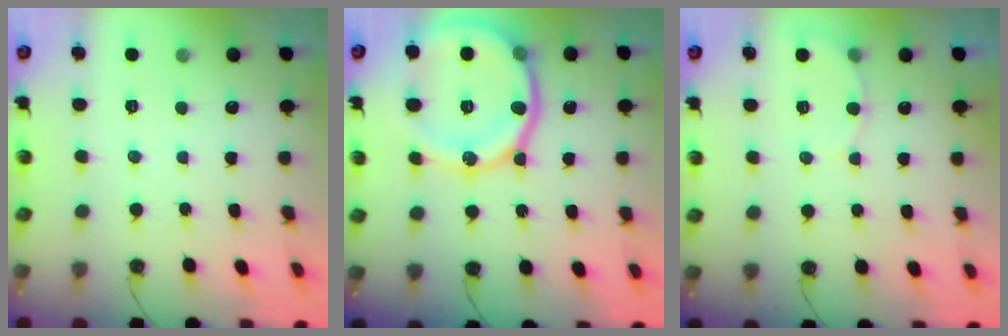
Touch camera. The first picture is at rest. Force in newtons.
{"total": 19.0, "press": 18.8, "slide": 2.3}
{"total": 6.3, "press": 6.2, "slide": 0.5}